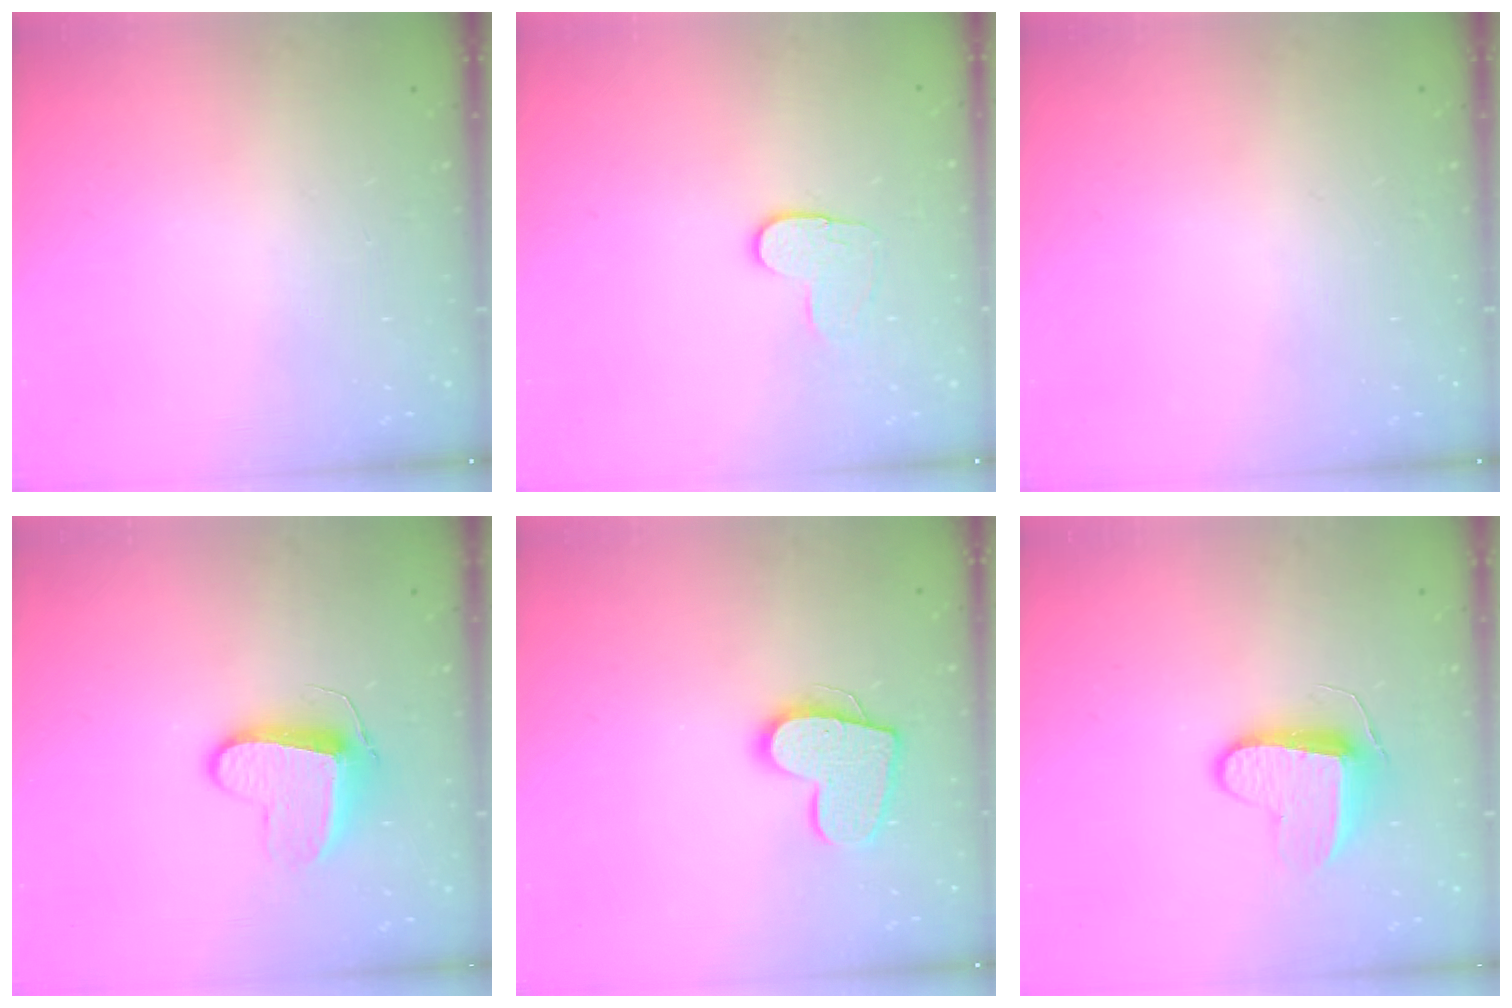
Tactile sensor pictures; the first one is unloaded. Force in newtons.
{"total": 4.9, "press": 4.8, "slide": 0.5}
{"total": 0.0}
{"total": 9.7, "press": 9.7, "slide": 0.4}
{"total": 13.5, "press": 13.5, "slide": 0.9}
{"total": 9.0, "press": 9.0, "slide": 0.4}